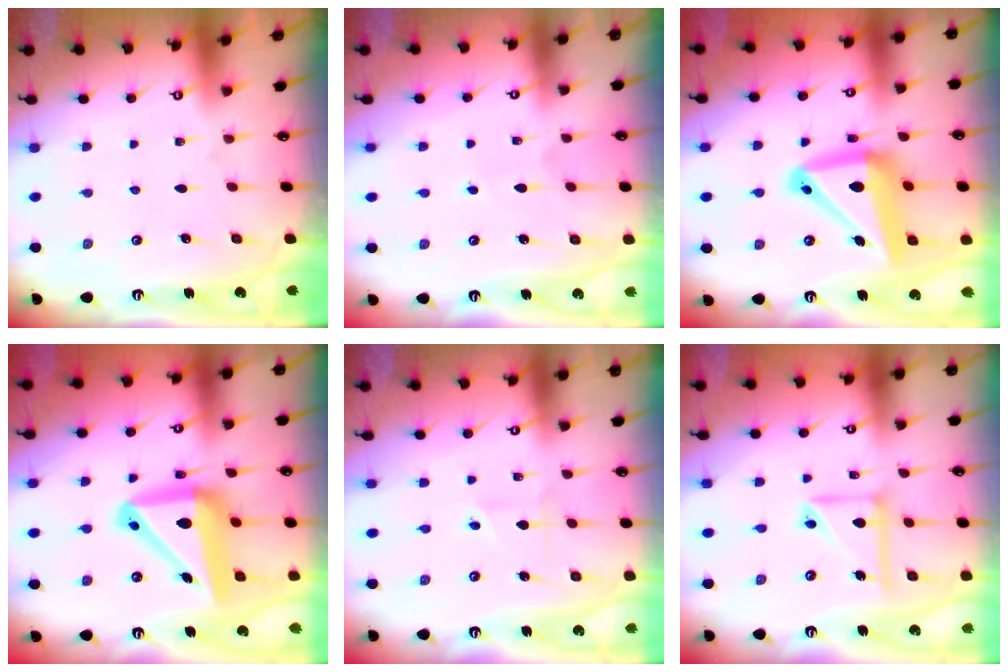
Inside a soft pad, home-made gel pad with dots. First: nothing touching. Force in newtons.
{"total": 3.3, "press": 3.3, "slide": 0.4}
{"total": 18.0, "press": 17.8, "slide": 2.3}
{"total": 15.6, "press": 15.5, "slide": 1.4}
{"total": 1.6, "press": 1.3, "slide": 0.9}
{"total": 10.6, "press": 10.4, "slide": 1.7}